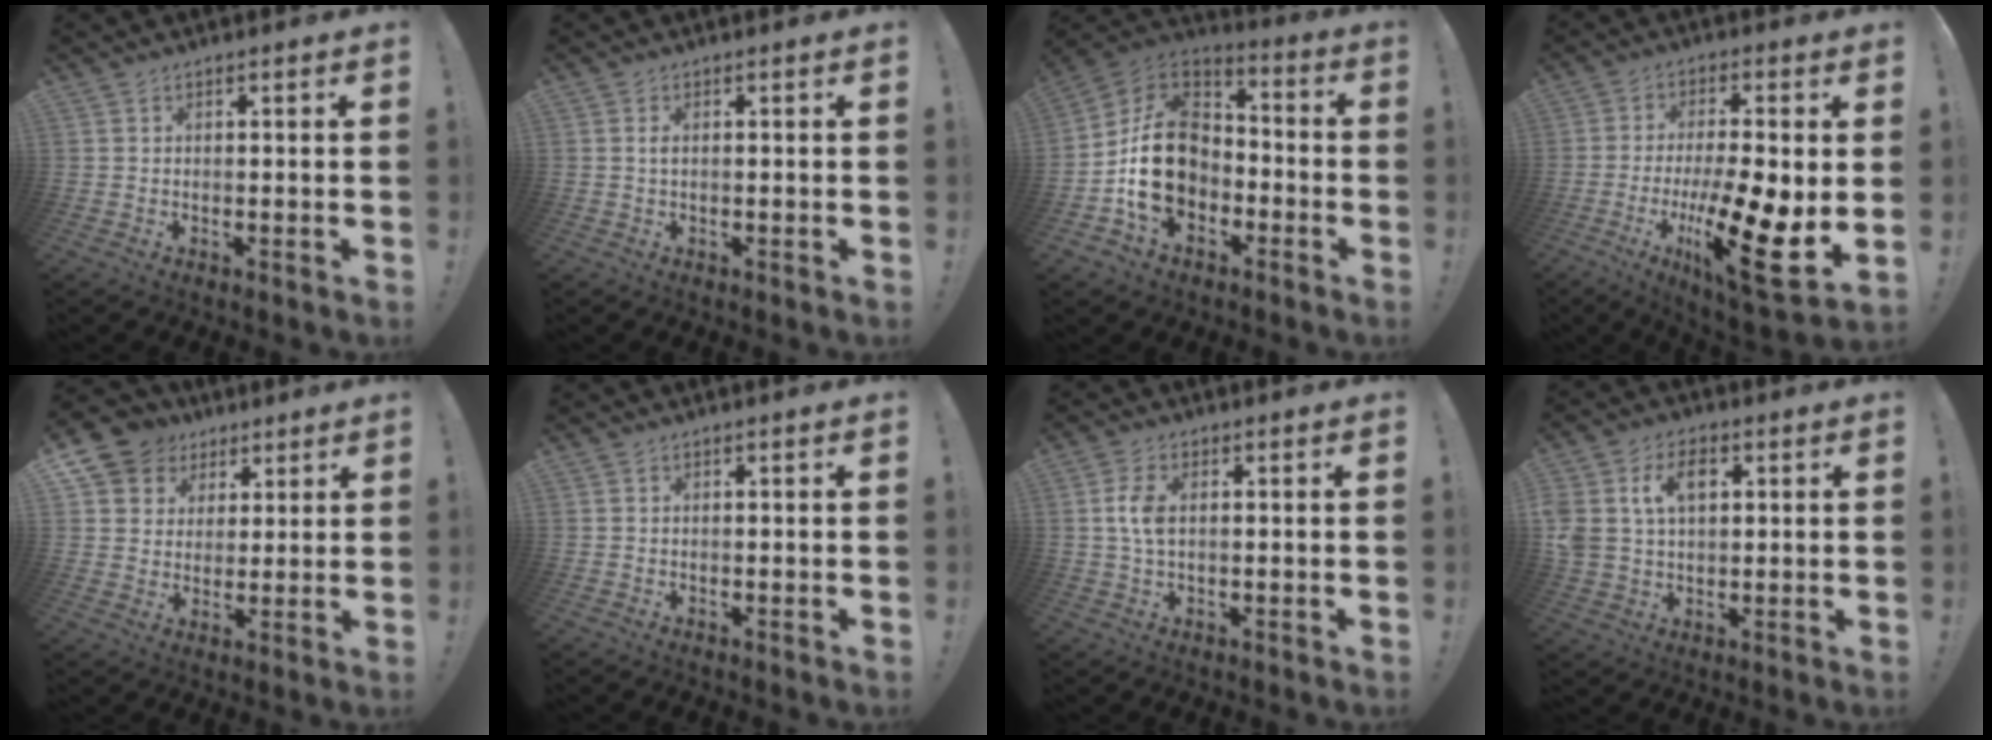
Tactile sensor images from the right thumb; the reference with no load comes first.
{"total": 0.9, "force": [0.1, 0.2, 0.8], "torque": [-0.021, 0.004, 0.001]}
{"total": 18.3, "force": [-3.2, 14.1, 11.3], "torque": [-0.185, 0.020, -0.042]}
{"total": 19.6, "force": [-4.8, 5.3, 18.3], "torque": [-0.304, 0.014, -0.068]}
{"total": 9.1, "force": [4.3, 7.8, 2.1], "torque": [-0.029, -0.029, 0.087]}
{"total": 0.0}
{"total": 5.3, "force": [0.7, 3.0, 4.4], "torque": [-0.085, -0.001, 0.006]}
{"total": 10.1, "force": [3.3, 7.3, 6.2], "torque": [-0.119, 0.006, 0.064]}